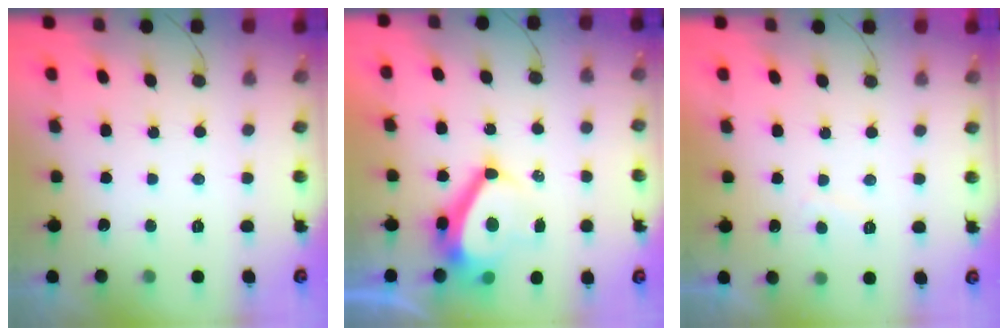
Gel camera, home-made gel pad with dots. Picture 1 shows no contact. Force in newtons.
{"total": 10.1, "press": 9.6, "slide": 3.2}
{"total": 1.1, "press": 1.0, "slide": 0.6}